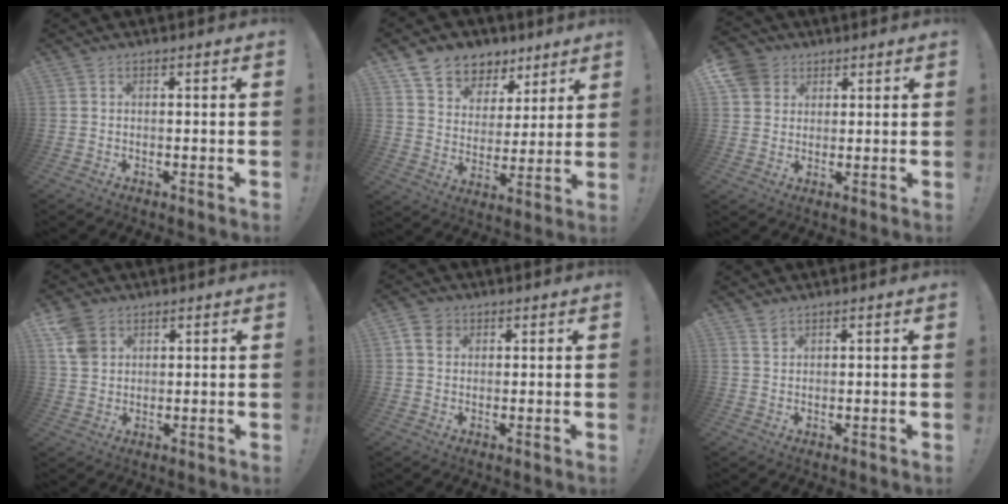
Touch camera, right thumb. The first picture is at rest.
{"total": 8.5, "force": [6.0, 5.8, 1.4], "torque": [-0.021, -0.051, 0.117]}
{"total": 7.0, "force": [3.4, 5.9, 1.7], "torque": [-0.033, -0.014, 0.069]}
{"total": 7.1, "force": [3.6, 5.3, 3.0], "torque": [-0.064, -0.008, 0.074]}
{"total": 5.3, "force": [2.3, 4.2, 2.2], "torque": [-0.030, -0.004, 0.045]}
{"total": 2.0, "force": [1.6, 1.1, 0.6], "torque": [0.002, -0.011, 0.027]}